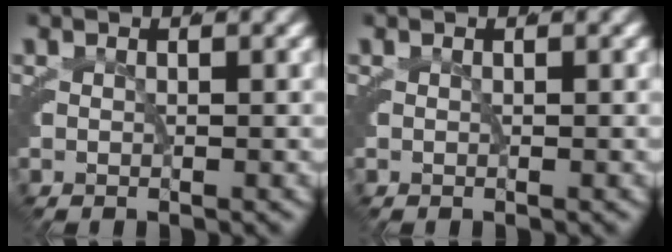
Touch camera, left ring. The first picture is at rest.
{"total": 0.0}